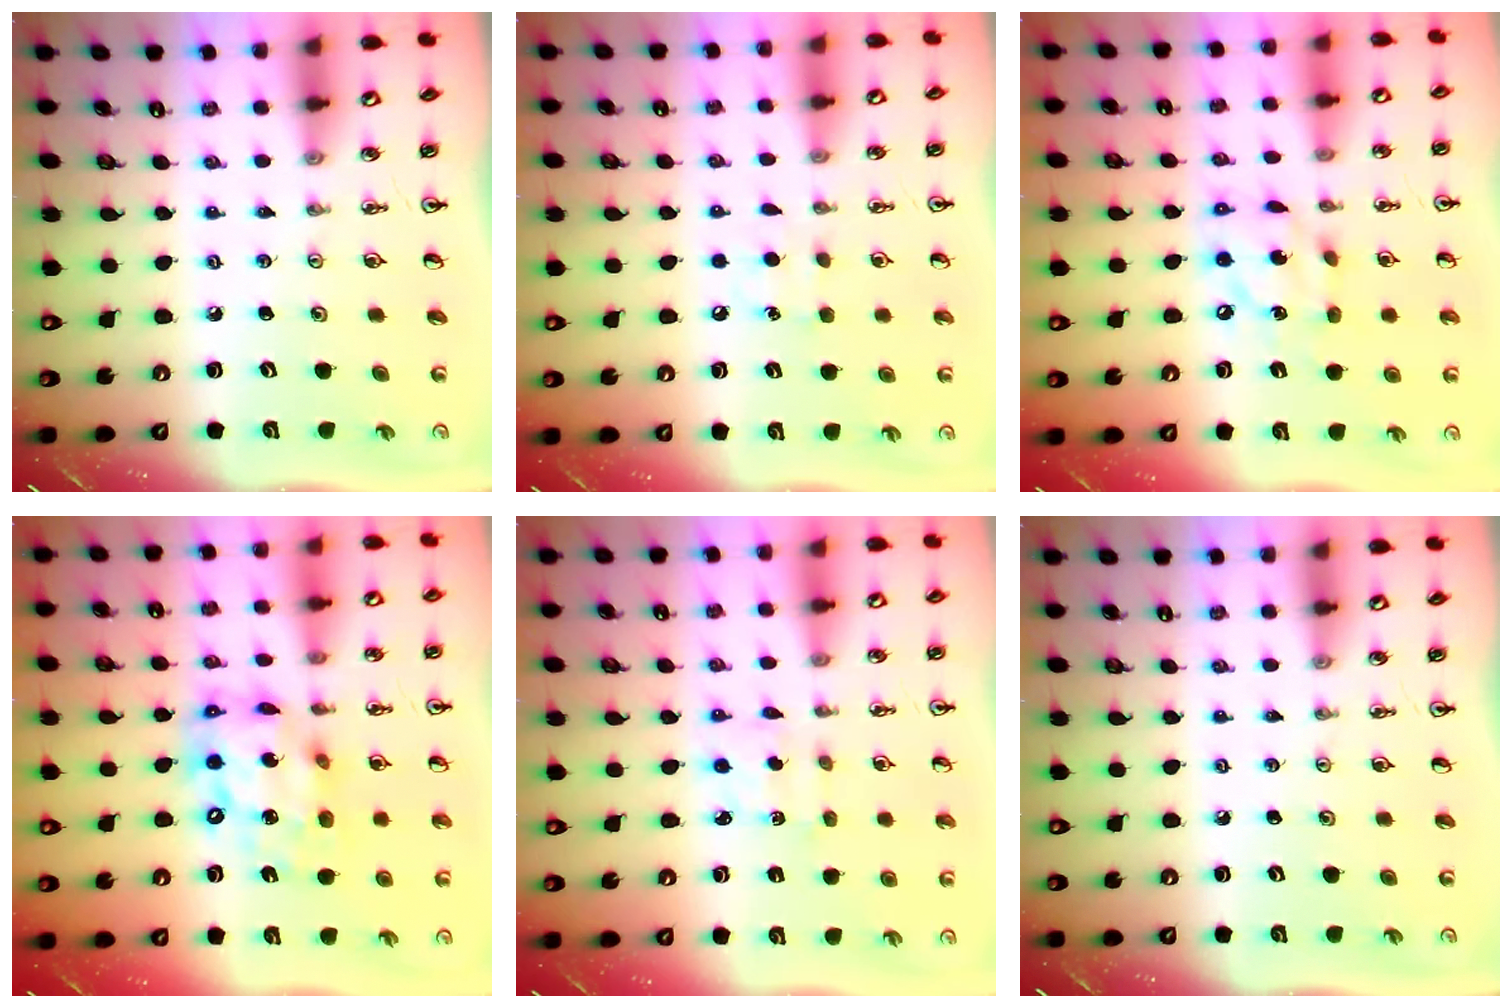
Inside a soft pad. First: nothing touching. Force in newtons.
{"total": 7.5, "press": 7.4, "slide": 0.7}
{"total": 10.6, "press": 10.6, "slide": 0.6}
{"total": 14.4, "press": 14.3, "slide": 1.3}
{"total": 1.9, "press": 1.7, "slide": 0.8}
{"total": 0.0}